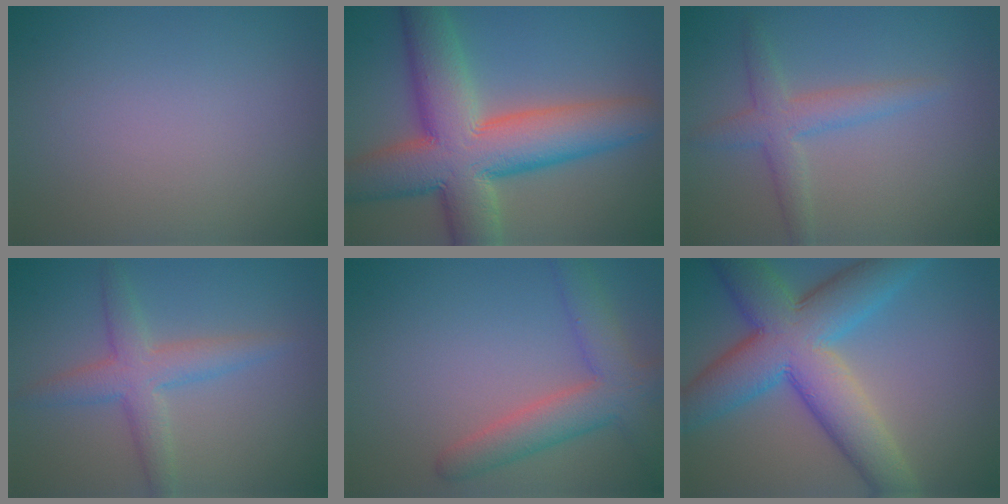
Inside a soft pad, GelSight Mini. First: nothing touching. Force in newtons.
{"total": 12.2, "press": 12.2, "slide": 0.6}
{"total": 2.9, "press": 2.9, "slide": 0.0}
{"total": 3.8, "press": 3.8, "slide": 0.0}
{"total": 5.0, "press": 5.0, "slide": 0.3}
{"total": 11.0, "press": 11.0, "slide": 0.4}